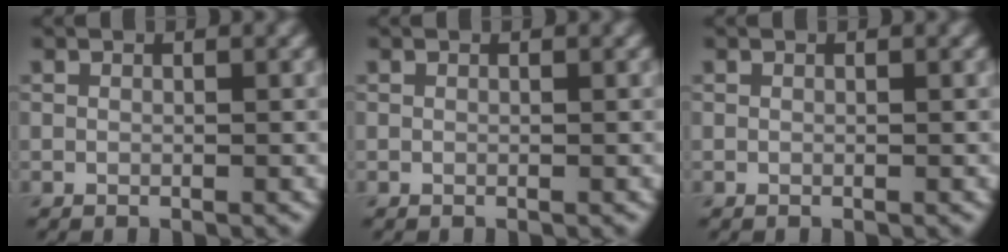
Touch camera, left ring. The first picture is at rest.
{"total": 0.0}
{"total": 0.0}